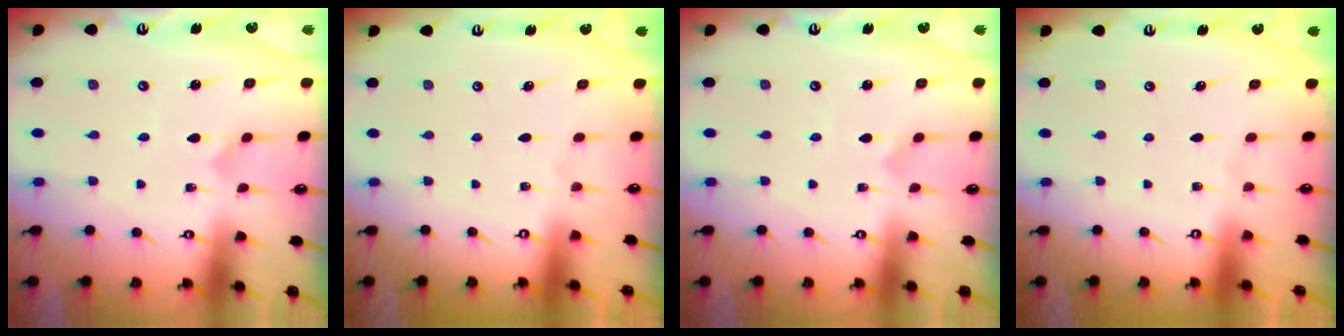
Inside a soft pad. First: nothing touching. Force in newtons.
{"total": 0.0}
{"total": 0.0}
{"total": 0.0}